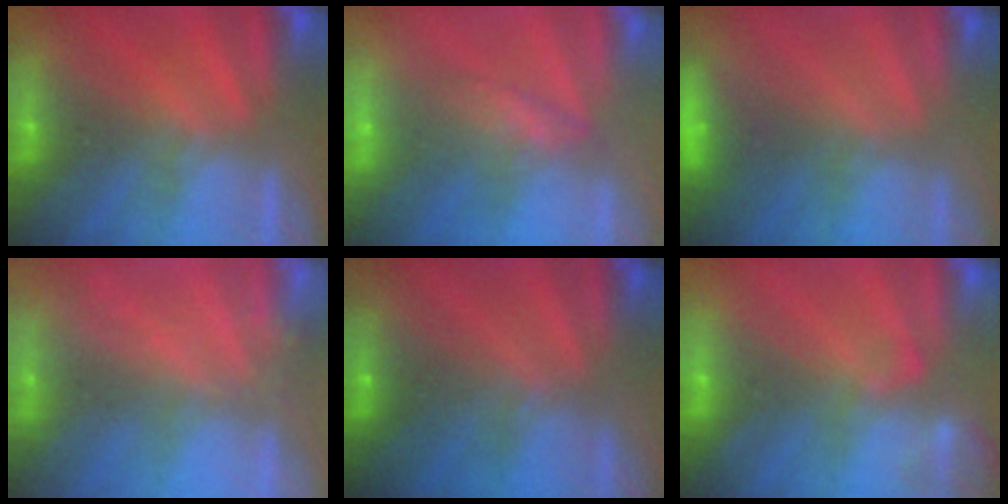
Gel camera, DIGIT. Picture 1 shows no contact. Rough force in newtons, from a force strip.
{"total": 8.5}
{"total": 2.9}
{"total": 2.2}
{"total": 2.9}
{"total": 2.4}